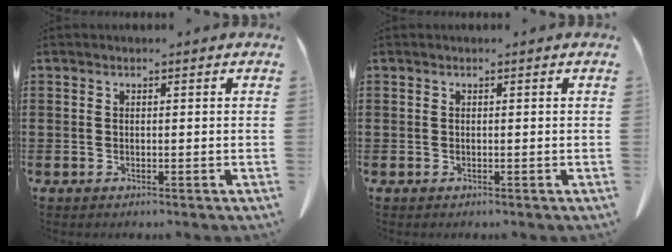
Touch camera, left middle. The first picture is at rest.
{"total": 0.0}